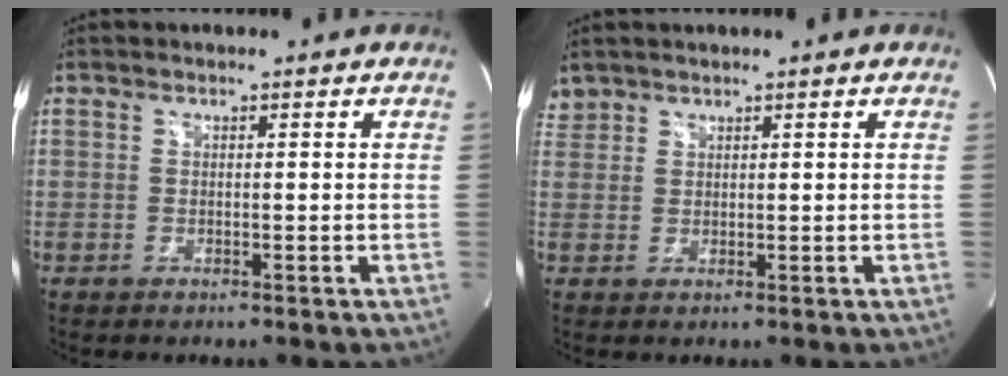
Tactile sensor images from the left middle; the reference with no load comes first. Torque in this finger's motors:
{"motor_torque": [-0.07, -0.33, -0.10, -0.03]}